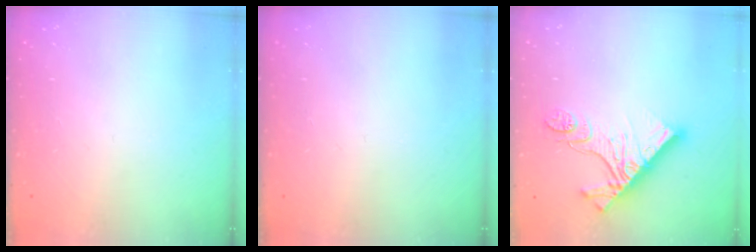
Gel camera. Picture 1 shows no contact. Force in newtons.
{"total": 0.0}
{"total": 14.3, "press": 14.3, "slide": 1.5}